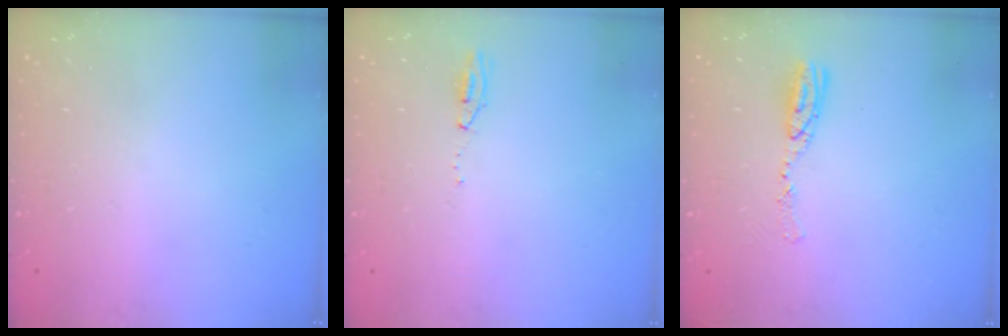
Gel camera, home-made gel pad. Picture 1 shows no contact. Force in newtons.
{"total": 5.0, "press": 3.7, "slide": 3.3}
{"total": 8.1, "press": 8.1, "slide": 0.6}